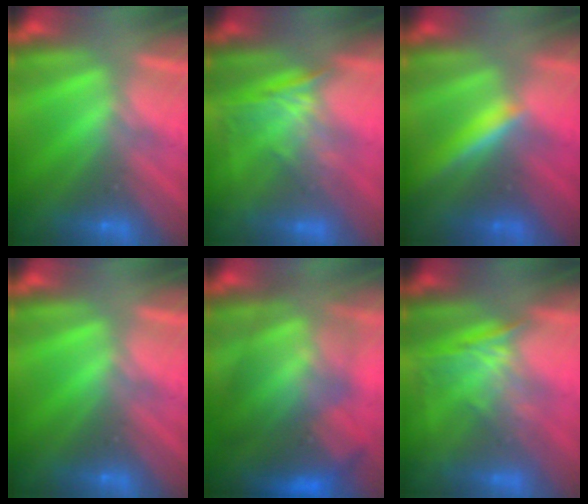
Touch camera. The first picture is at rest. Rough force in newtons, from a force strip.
{"total": 1.3}
{"total": 4.7}
{"total": 0.0}
{"total": 7.6}
{"total": 1.3}